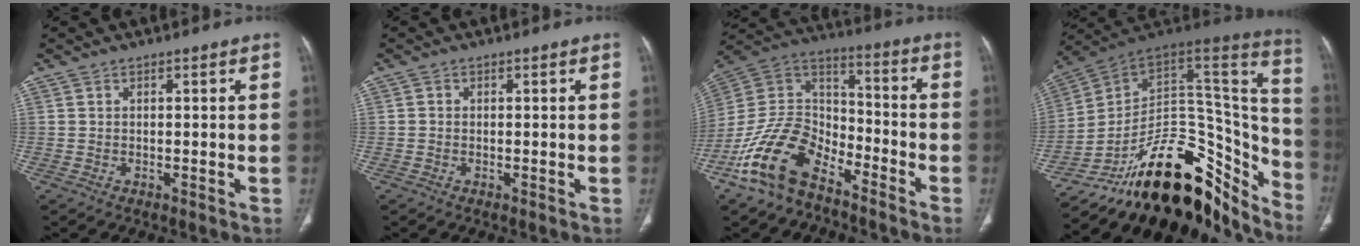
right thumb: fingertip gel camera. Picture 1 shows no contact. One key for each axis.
{"total": 0.6, "fx": -0.1, "fy": 0.5, "fz": 0.2, "tx": -0.003, "ty": 0.002, "tz": -0.003}
{"total": 17.0, "fx": -10.9, "fy": 9.4, "fz": 9.1, "tx": -0.164, "ty": 0.081, "tz": -0.212}
{"total": 31.5, "fx": -19.6, "fy": 16.3, "fz": 18.4, "tx": -0.176, "ty": 0.096, "tz": -0.278}